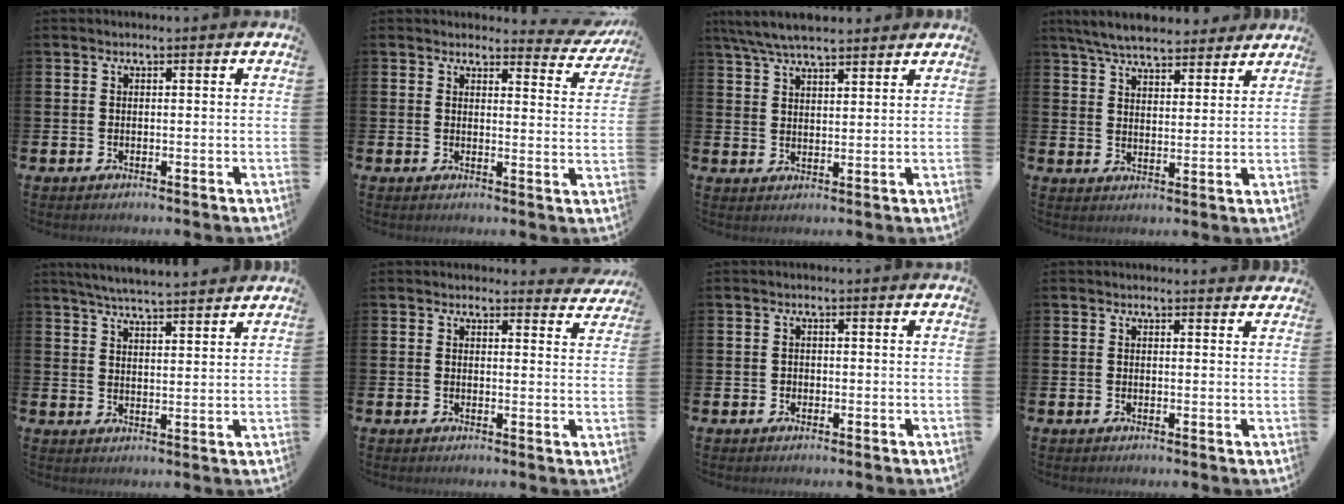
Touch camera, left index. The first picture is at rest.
{"total": 2.9, "force": [2.6, 1.0, 0.3], "torque": [0.000, -0.022, 0.041]}
{"total": 6.2, "force": [5.8, 1.1, 2.1], "torque": [-0.061, -0.012, 0.108]}
{"total": 7.0, "force": [6.6, 1.4, 1.8], "torque": [-0.054, -0.026, 0.119]}
{"total": 5.2, "force": [5.1, -0.2, 0.9], "torque": [-0.039, -0.024, 0.094]}
{"total": 2.1, "force": [2.1, 0.6, 0.0], "torque": [0.004, -0.009, 0.035]}
{"total": 0.7, "force": [-0.2, 0.7, 0.0], "torque": [0.002, 0.003, -0.007]}
{"total": 0.8, "force": [0.8, 0.2, 0.1], "torque": [0.006, 0.000, 0.013]}